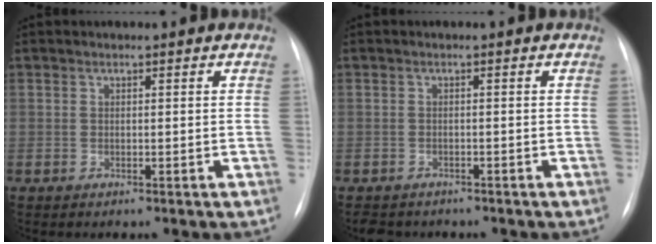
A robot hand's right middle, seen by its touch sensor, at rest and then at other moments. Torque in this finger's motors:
{"motor_torque": [0.07, -0.07, 0.01, 0.01]}